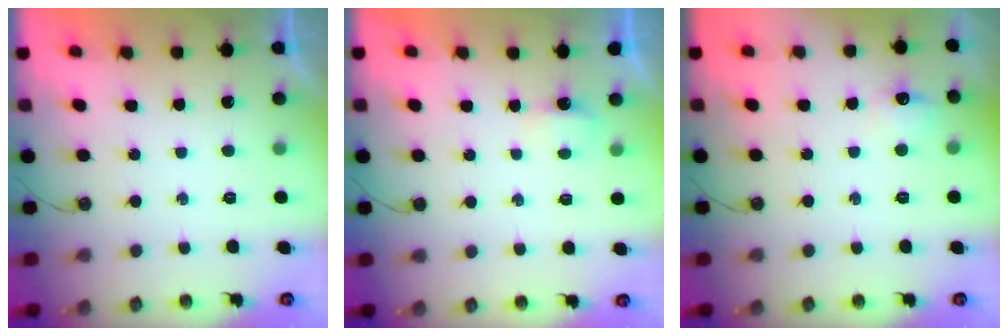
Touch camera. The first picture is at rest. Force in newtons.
{"total": 13.3, "press": 4.4, "slide": 12.6}
{"total": 7.2, "press": 7.1, "slide": 0.9}